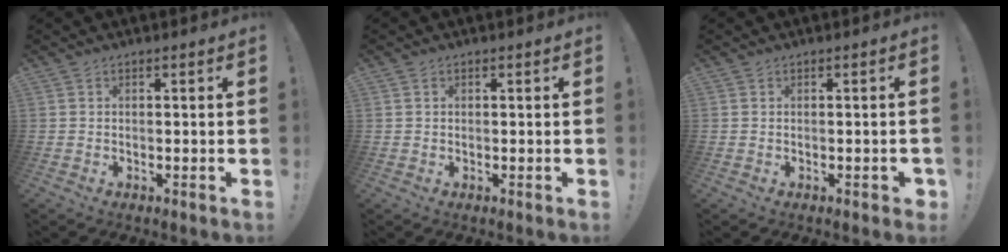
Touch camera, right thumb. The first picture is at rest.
{"total": 0.6, "force": [0.3, 0.5, 0.2], "torque": [-0.007, 0.002, 0.007]}
{"total": 1.0, "force": [-0.5, 0.7, 0.6], "torque": [-0.014, 0.004, -0.005]}